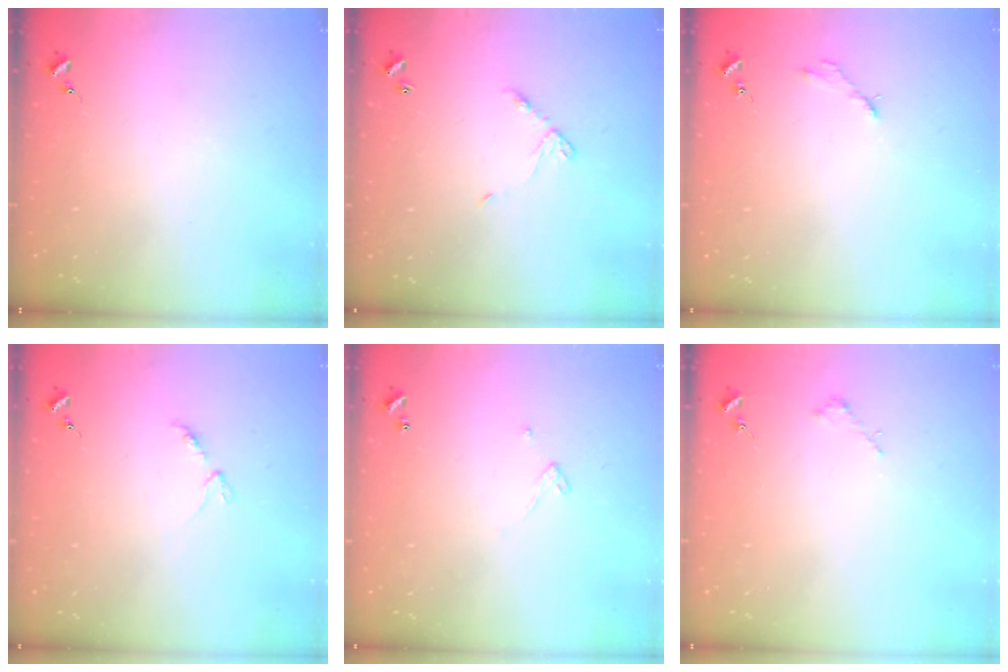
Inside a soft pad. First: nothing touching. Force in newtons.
{"total": 6.2, "press": 6.2, "slide": 0.4}
{"total": 2.8, "press": 2.8, "slide": 0.4}
{"total": 3.4, "press": 3.4, "slide": 0.5}
{"total": 3.2, "press": 3.2, "slide": 0.2}
{"total": 1.8, "press": 1.8, "slide": 0.2}